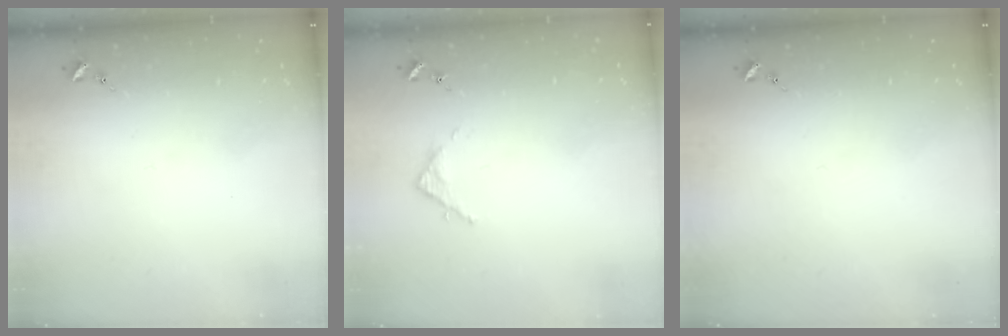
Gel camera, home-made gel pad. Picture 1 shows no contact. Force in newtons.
{"total": 2.8, "press": 2.8, "slide": 0.4}
{"total": 0.0}